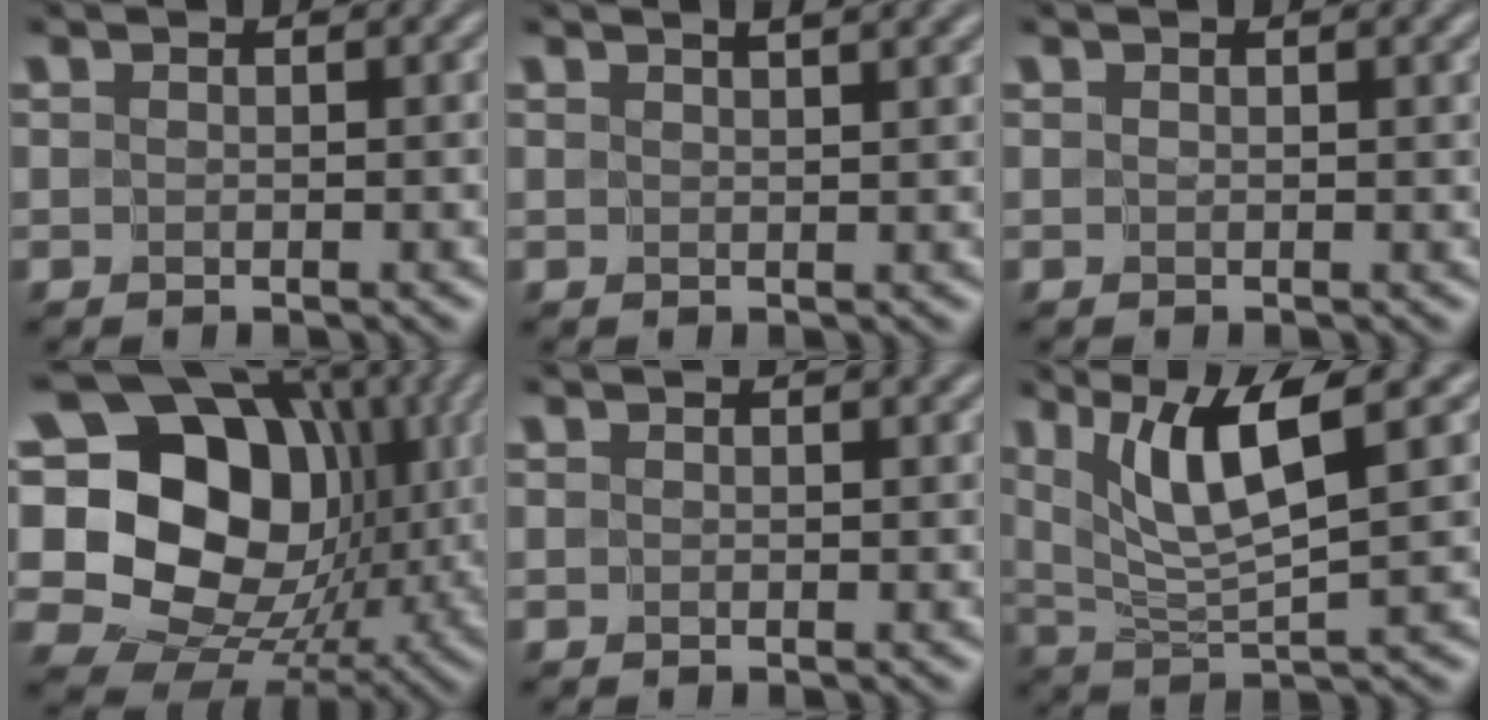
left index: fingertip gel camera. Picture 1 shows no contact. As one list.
[{"total": 4.9, "force": [3.3, 1.9, 3.1], "torque": [-0.013, 0.026, 0.019]}, {"total": 1.2, "force": [0.7, 0.1, 1.0], "torque": [-0.010, -0.003, 0.010]}, {"total": 19.0, "force": [3.2, 15.2, 11.0], "torque": [-0.211, 0.022, 0.059]}, {"total": 0.8, "force": [0.6, 0.3, 0.5], "torque": [-0.003, -0.003, 0.008]}, {"total": 6.6, "force": [2.8, 1.1, 5.9], "torque": [-0.105, -0.001, 0.055]}]